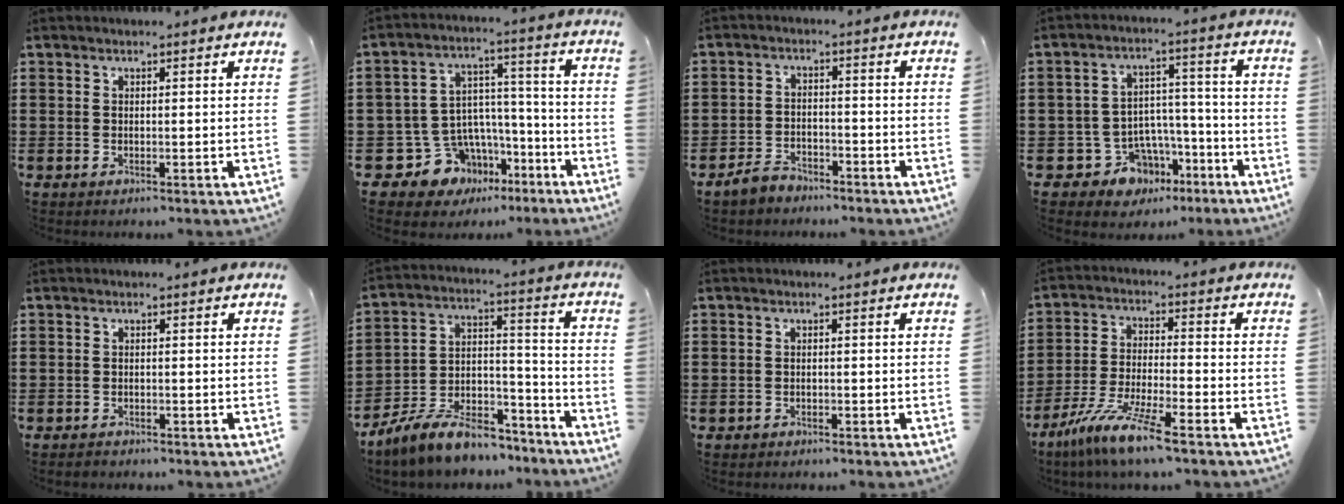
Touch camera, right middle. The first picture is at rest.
{"total": 9.7, "force": [-5.5, 7.7, 1.8], "torque": [-0.062, 0.007, -0.091]}
{"total": 3.4, "force": [-3.1, 1.4, 0.3], "torque": [-0.019, 0.005, -0.066]}
{"total": 7.7, "force": [-5.1, 5.6, 1.6], "torque": [-0.043, 0.025, -0.090]}
{"total": 0.7, "force": [-0.7, 0.2, 0.1], "torque": [-0.003, -0.001, -0.015]}
{"total": 9.4, "force": [-8.1, 3.1, 3.5], "torque": [-0.071, 0.024, -0.156]}
{"total": 0.9, "force": [-0.8, 0.4, -0.1], "torque": [0.000, 0.000, -0.017]}
{"total": 9.5, "force": [-7.7, 0.1, 5.5], "torque": [-0.123, -0.013, -0.153]}